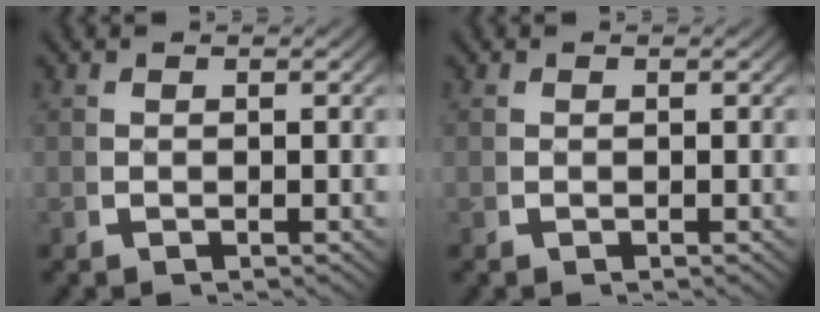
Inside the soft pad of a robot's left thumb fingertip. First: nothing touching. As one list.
[{"total": 0.0}]